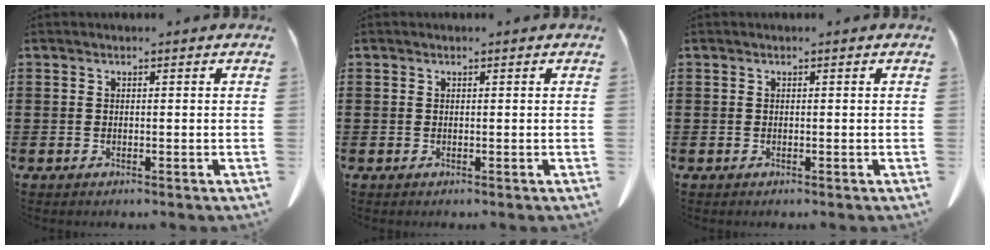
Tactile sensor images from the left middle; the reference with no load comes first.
{"total": 0.0}
{"total": 0.0}